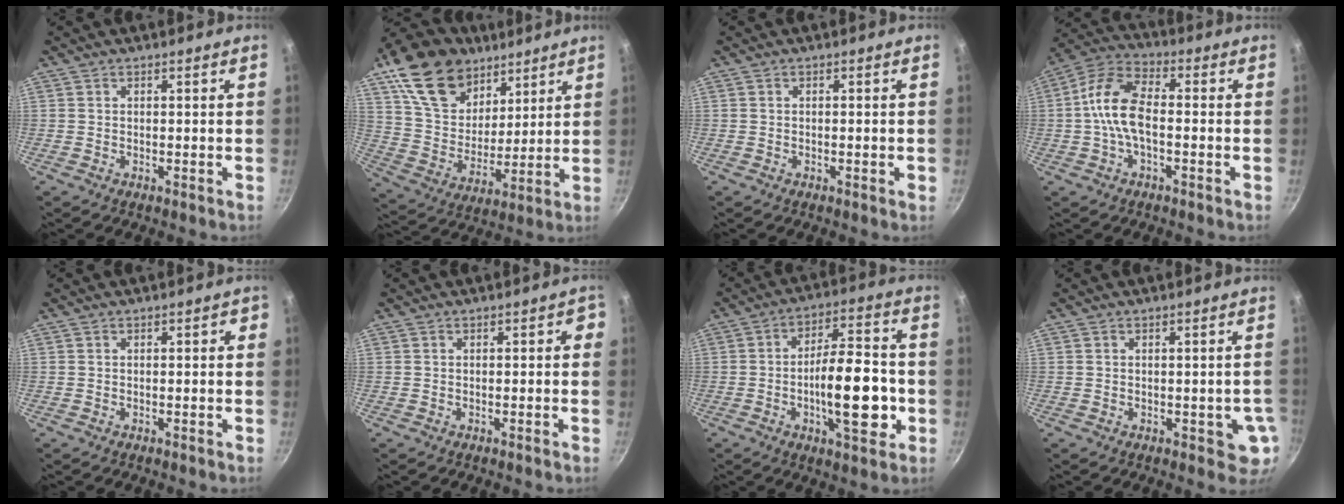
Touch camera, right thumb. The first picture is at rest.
{"total": 21.1, "force": [12.1, 13.9, 10.3], "torque": [-0.151, -0.047, 0.225]}
{"total": 1.1, "force": [-0.3, 0.2, 1.1], "torque": [-0.016, 0.001, -0.005]}
{"total": 10.4, "force": [-1.2, 5.2, 8.9], "torque": [-0.169, 0.037, -0.039]}
{"total": 1.2, "force": [-0.4, 0.6, 1.0], "torque": [-0.012, 0.010, -0.004]}
{"total": 1.7, "force": [-0.7, 0.9, 1.2], "torque": [-0.003, 0.023, -0.006]}
{"total": 15.6, "force": [-3.6, 6.0, 14.0], "torque": [-0.185, 0.035, -0.057]}
{"total": 4.8, "force": [-1.1, 2.5, 4.0], "torque": [-0.023, 0.005, -0.012]}